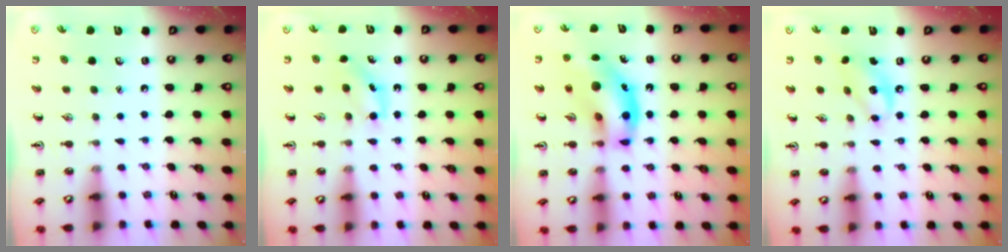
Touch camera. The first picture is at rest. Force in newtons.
{"total": 4.7, "press": 4.5, "slide": 1.6}
{"total": 17.4, "press": 17.1, "slide": 3.0}
{"total": 7.0, "press": 6.9, "slide": 1.3}